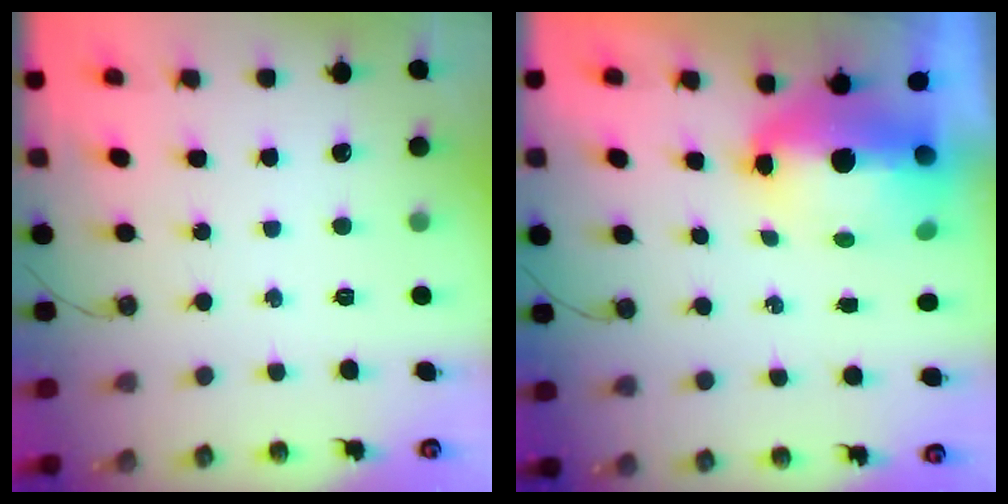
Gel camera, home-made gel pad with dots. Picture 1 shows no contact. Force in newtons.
{"total": 15.1, "press": 12.0, "slide": 9.3}